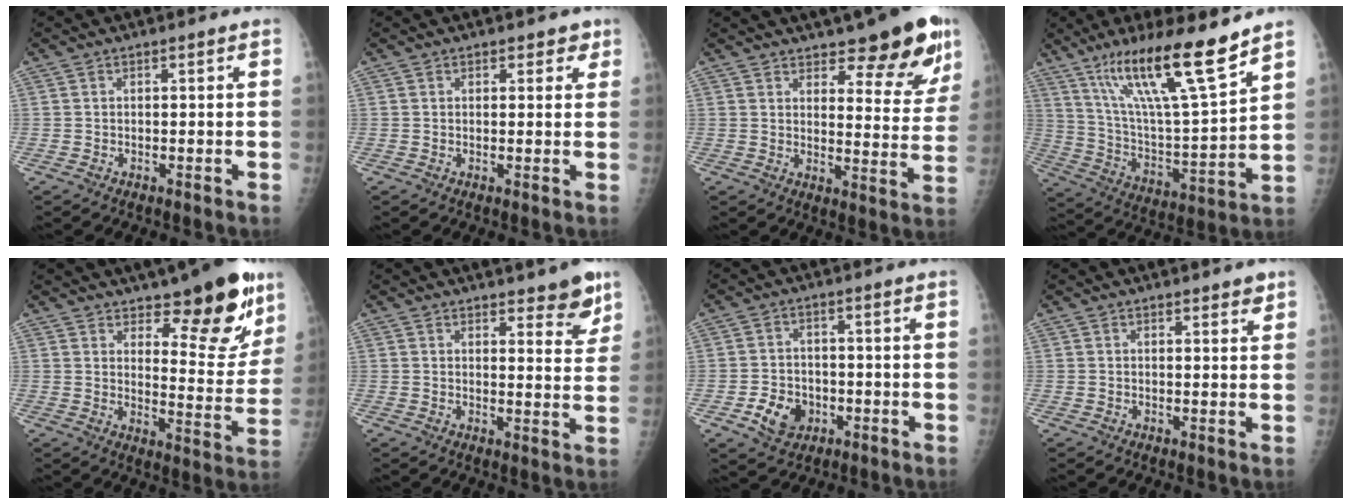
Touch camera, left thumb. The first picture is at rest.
{"total": 2.4, "force": [1.5, 1.6, 1.0], "torque": [0.014, -0.005, 0.013]}
{"total": 14.0, "force": [9.4, 4.7, 9.3], "torque": [-0.070, -0.062, 0.126]}
{"total": 20.0, "force": [13.6, 2.4, 14.5], "torque": [-0.233, -0.065, 0.244]}
{"total": 15.1, "force": [10.0, 5.5, 9.8], "torque": [-0.072, -0.073, 0.146]}
{"total": 6.7, "force": [4.8, 2.2, 4.2], "torque": [-0.026, -0.031, 0.061]}
{"total": 6.7, "force": [-2.5, 5.3, 3.2], "torque": [-0.037, 0.013, -0.038]}
{"total": 2.2, "force": [1.6, 0.8, 1.3], "torque": [-0.006, -0.008, 0.018]}